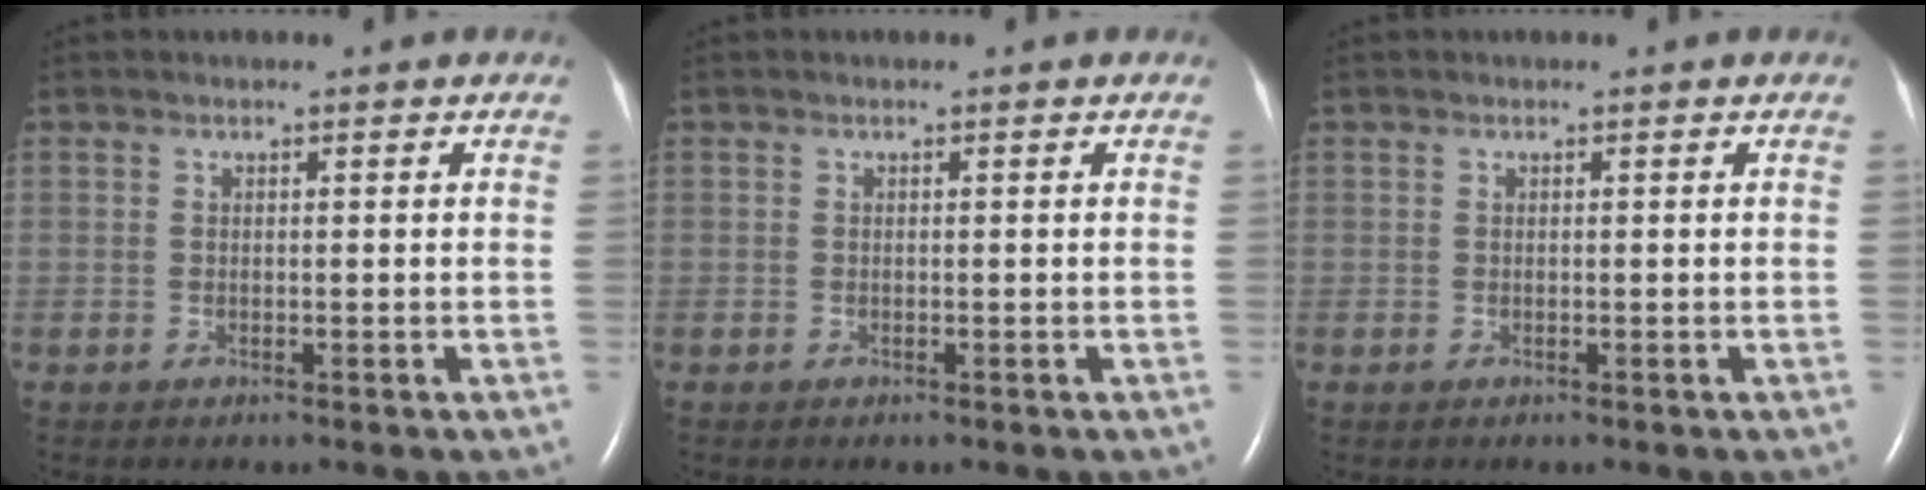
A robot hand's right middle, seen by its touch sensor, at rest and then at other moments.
{"total": 0.0}
{"total": 0.0}